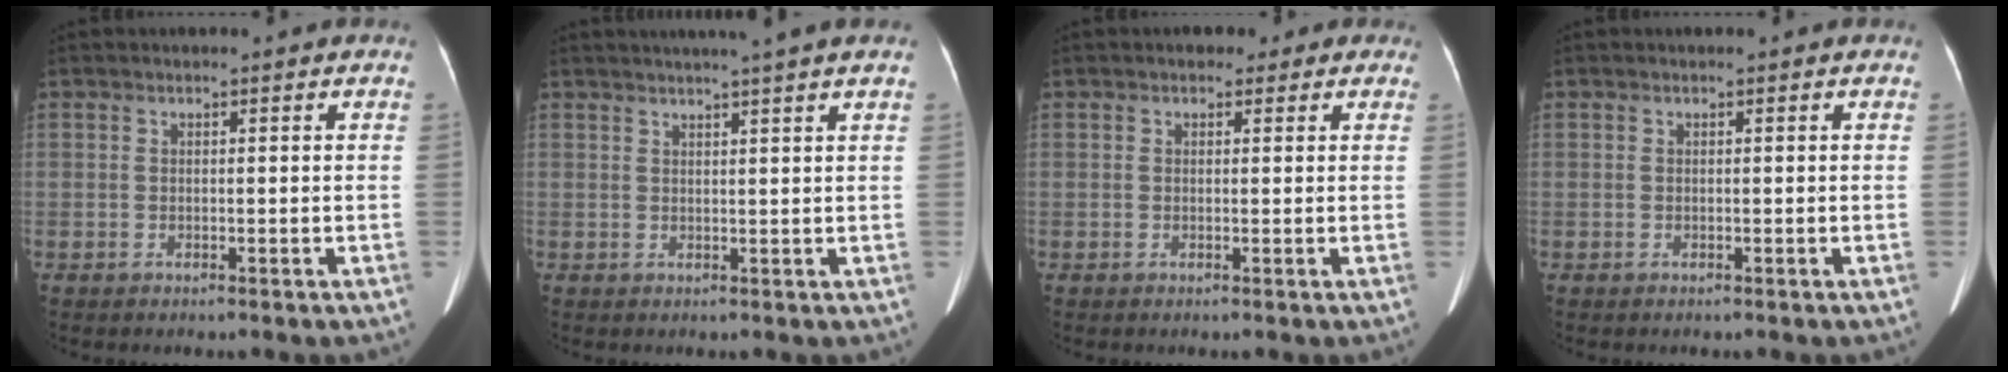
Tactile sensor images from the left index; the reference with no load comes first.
{"total": 5.7, "force": [4.7, -1.3, 3.1], "torque": [-0.039, 0.016, 0.058]}
{"total": 2.3, "force": [1.4, 1.7, 0.9], "torque": [-0.007, 0.012, 0.012]}
{"total": 0.0}